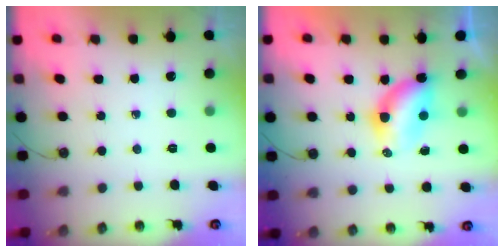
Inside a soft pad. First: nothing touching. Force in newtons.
{"total": 5.8, "press": 5.8, "slide": 0.5}